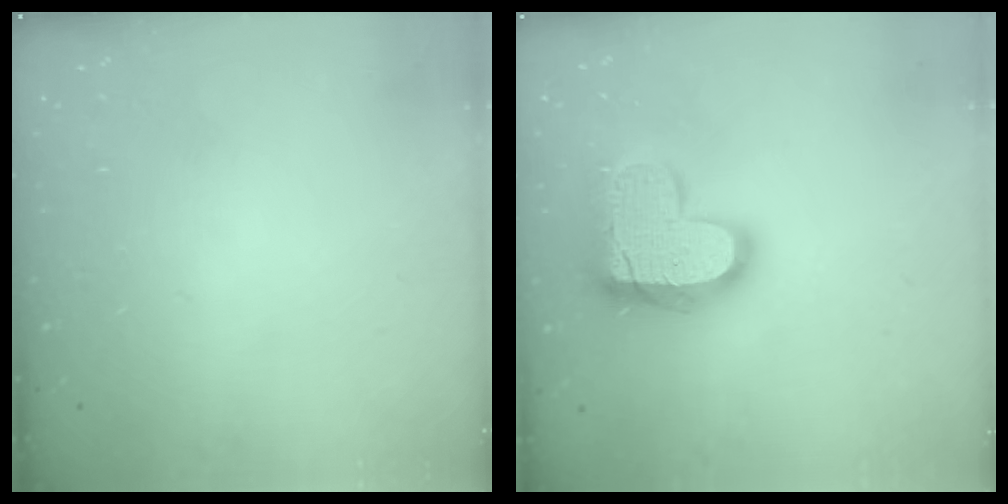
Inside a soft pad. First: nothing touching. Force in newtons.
{"total": 17.2, "press": 17.1, "slide": 1.1}